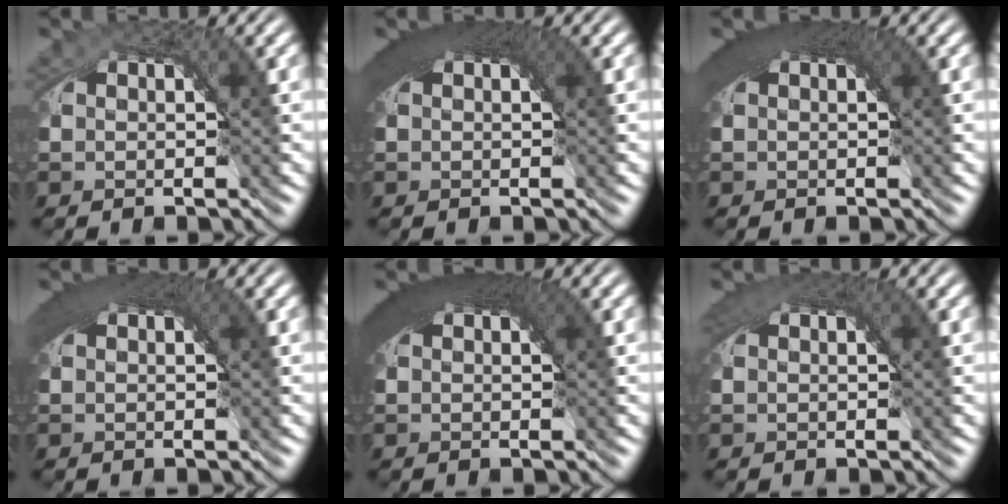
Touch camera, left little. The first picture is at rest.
{"total": 5.0, "force": [1.6, 1.7, 4.5], "torque": [-0.053, 0.012, 0.019]}
{"total": 4.9, "force": [1.7, 1.7, 4.3], "torque": [-0.051, 0.013, 0.020]}
{"total": 4.0, "force": [1.3, 1.4, 3.6], "torque": [-0.044, 0.008, 0.015]}
{"total": 6.3, "force": [2.0, 2.3, 5.5], "torque": [-0.066, 0.018, 0.022]}
{"total": 1.6, "force": [0.4, 0.3, 1.5], "torque": [-0.014, -0.003, 0.008]}